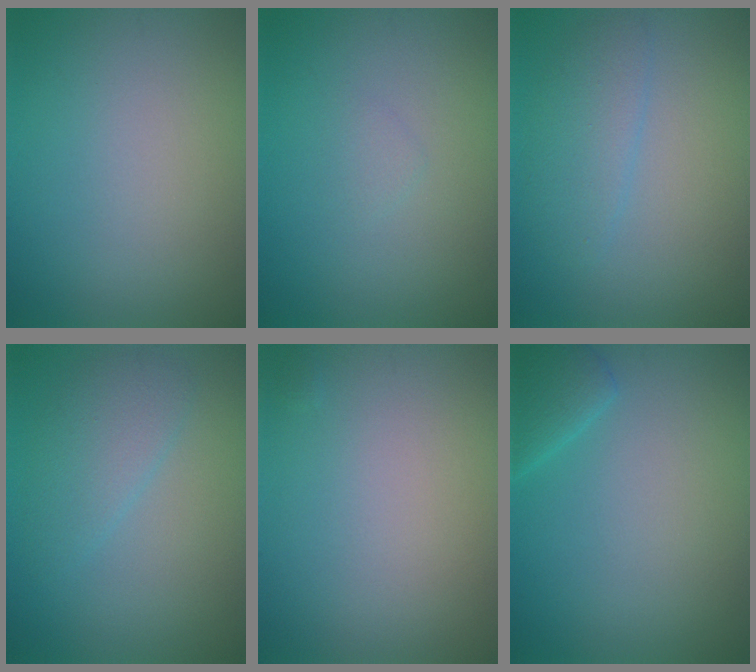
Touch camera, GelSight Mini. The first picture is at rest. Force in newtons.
{"total": 0.6, "press": 0.6, "slide": 0.0}
{"total": 2.3, "press": 2.3, "slide": 0.0}
{"total": 2.5, "press": 2.5, "slide": 0.2}
{"total": 0.0}
{"total": 2.0, "press": 2.0, "slide": 0.1}